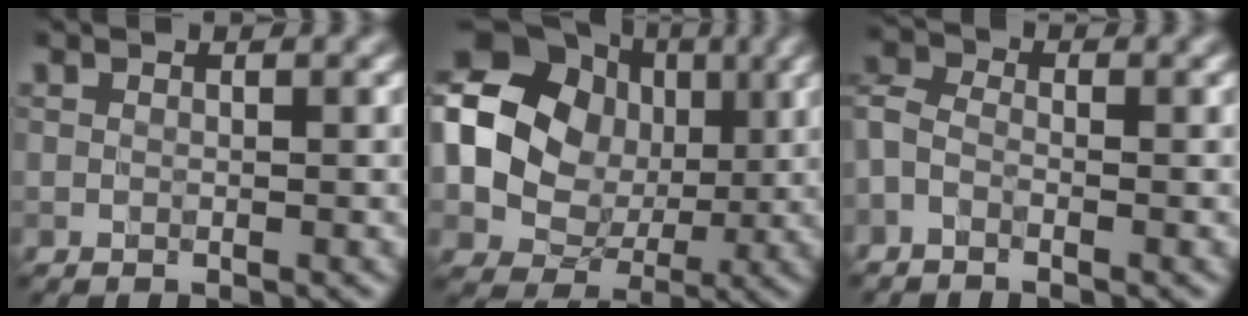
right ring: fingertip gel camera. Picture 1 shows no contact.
{"total": 15.6, "force": [2.6, 13.3, 7.7], "torque": [-0.177, 0.036, 0.040]}
{"total": 1.8, "force": [-1.5, 0.6, 0.6], "torque": [-0.025, 0.008, -0.025]}